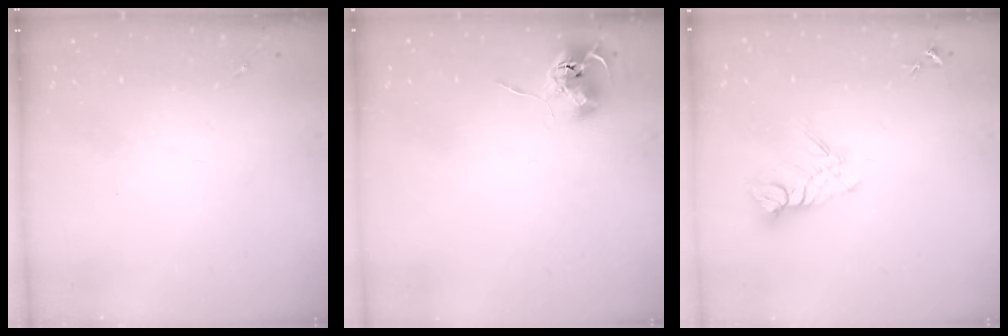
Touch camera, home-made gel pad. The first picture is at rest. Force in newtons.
{"total": 7.8, "press": 7.8, "slide": 0.8}
{"total": 8.8, "press": 8.7, "slide": 0.7}